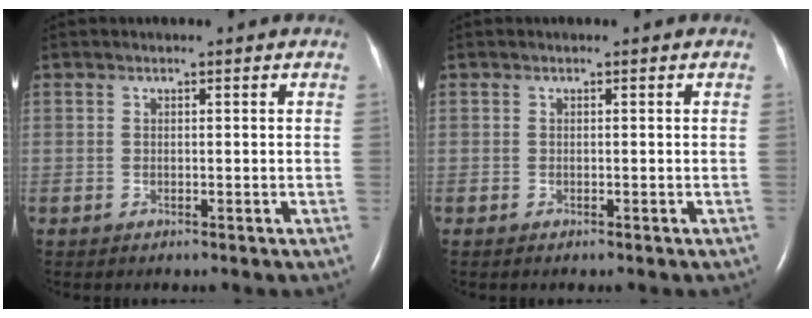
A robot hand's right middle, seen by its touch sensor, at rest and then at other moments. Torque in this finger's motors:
{"motor_torque": [0.21, 0.08, 0.08, 0.01]}